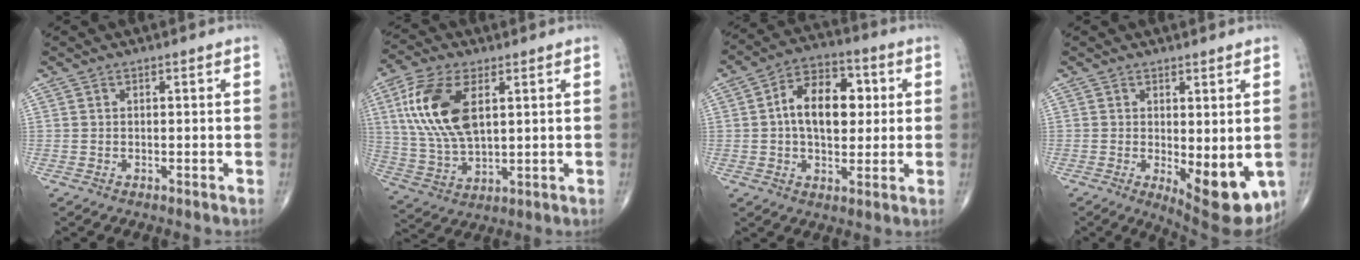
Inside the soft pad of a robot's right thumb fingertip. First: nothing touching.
{"total": 15.5, "force": [4.5, 7.8, 12.6], "torque": [-0.262, -0.008, 0.092]}
{"total": 13.3, "force": [1.7, 8.2, 10.3], "torque": [-0.138, 0.014, 0.020]}
{"total": 11.4, "force": [-2.2, 4.5, 10.2], "torque": [-0.116, -0.023, -0.016]}